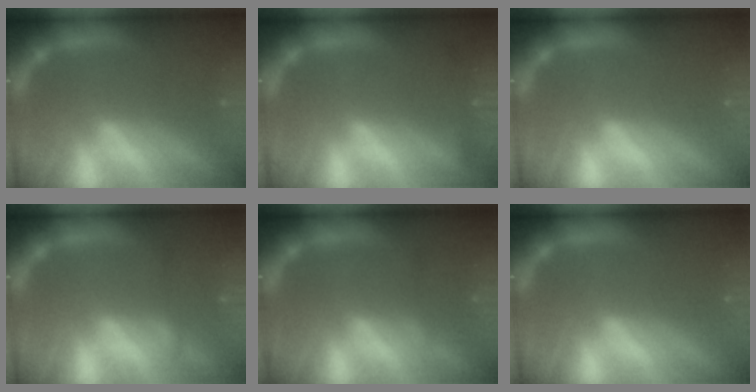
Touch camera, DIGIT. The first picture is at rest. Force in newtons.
{"total": 1.9}
{"total": 0.0}
{"total": 1.4}
{"total": 0.9}
{"total": 0.0}